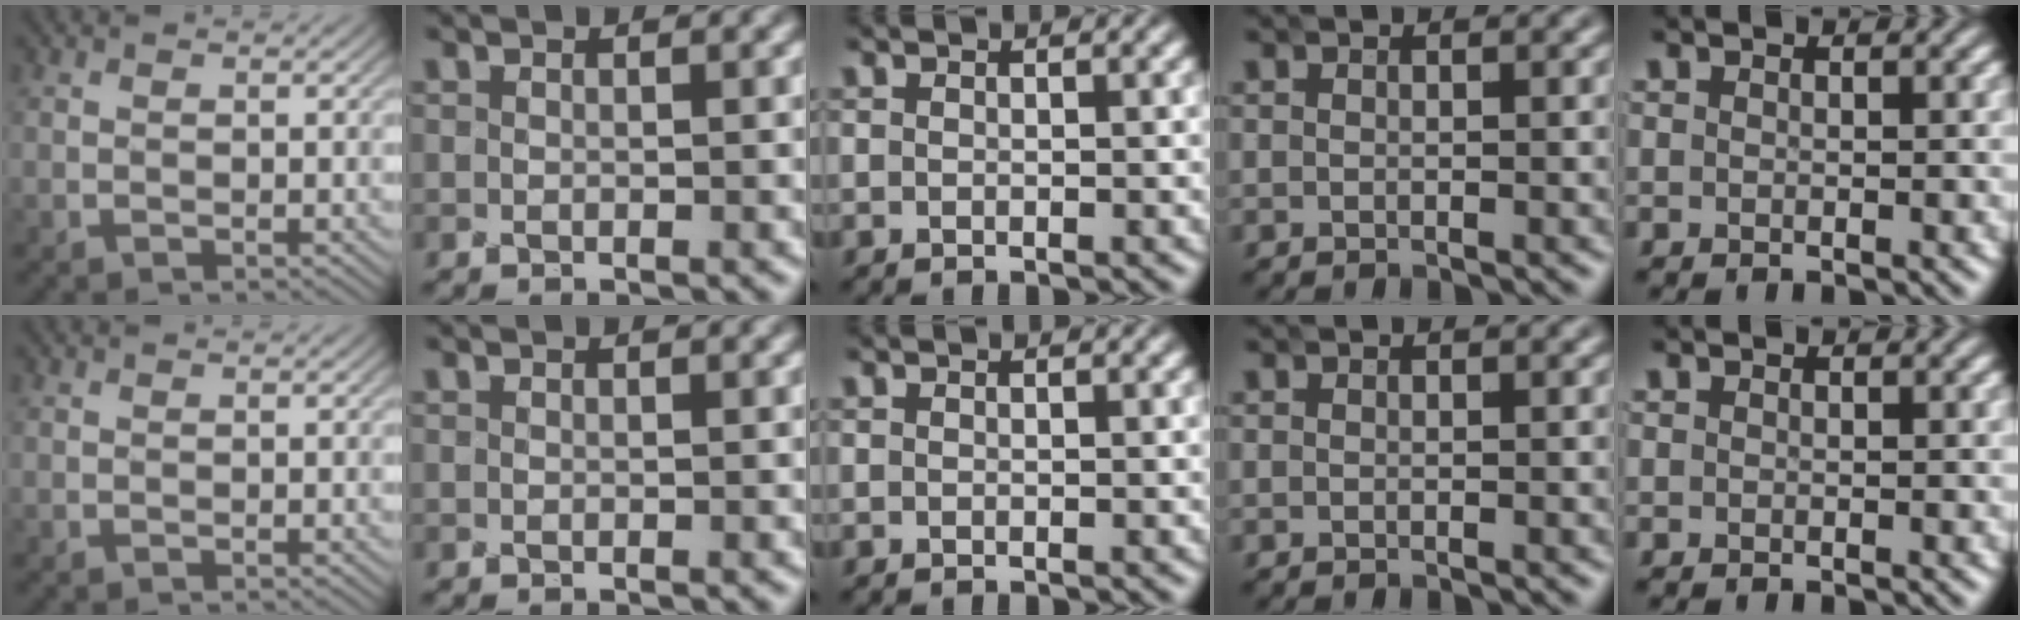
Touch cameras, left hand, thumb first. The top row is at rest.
{}